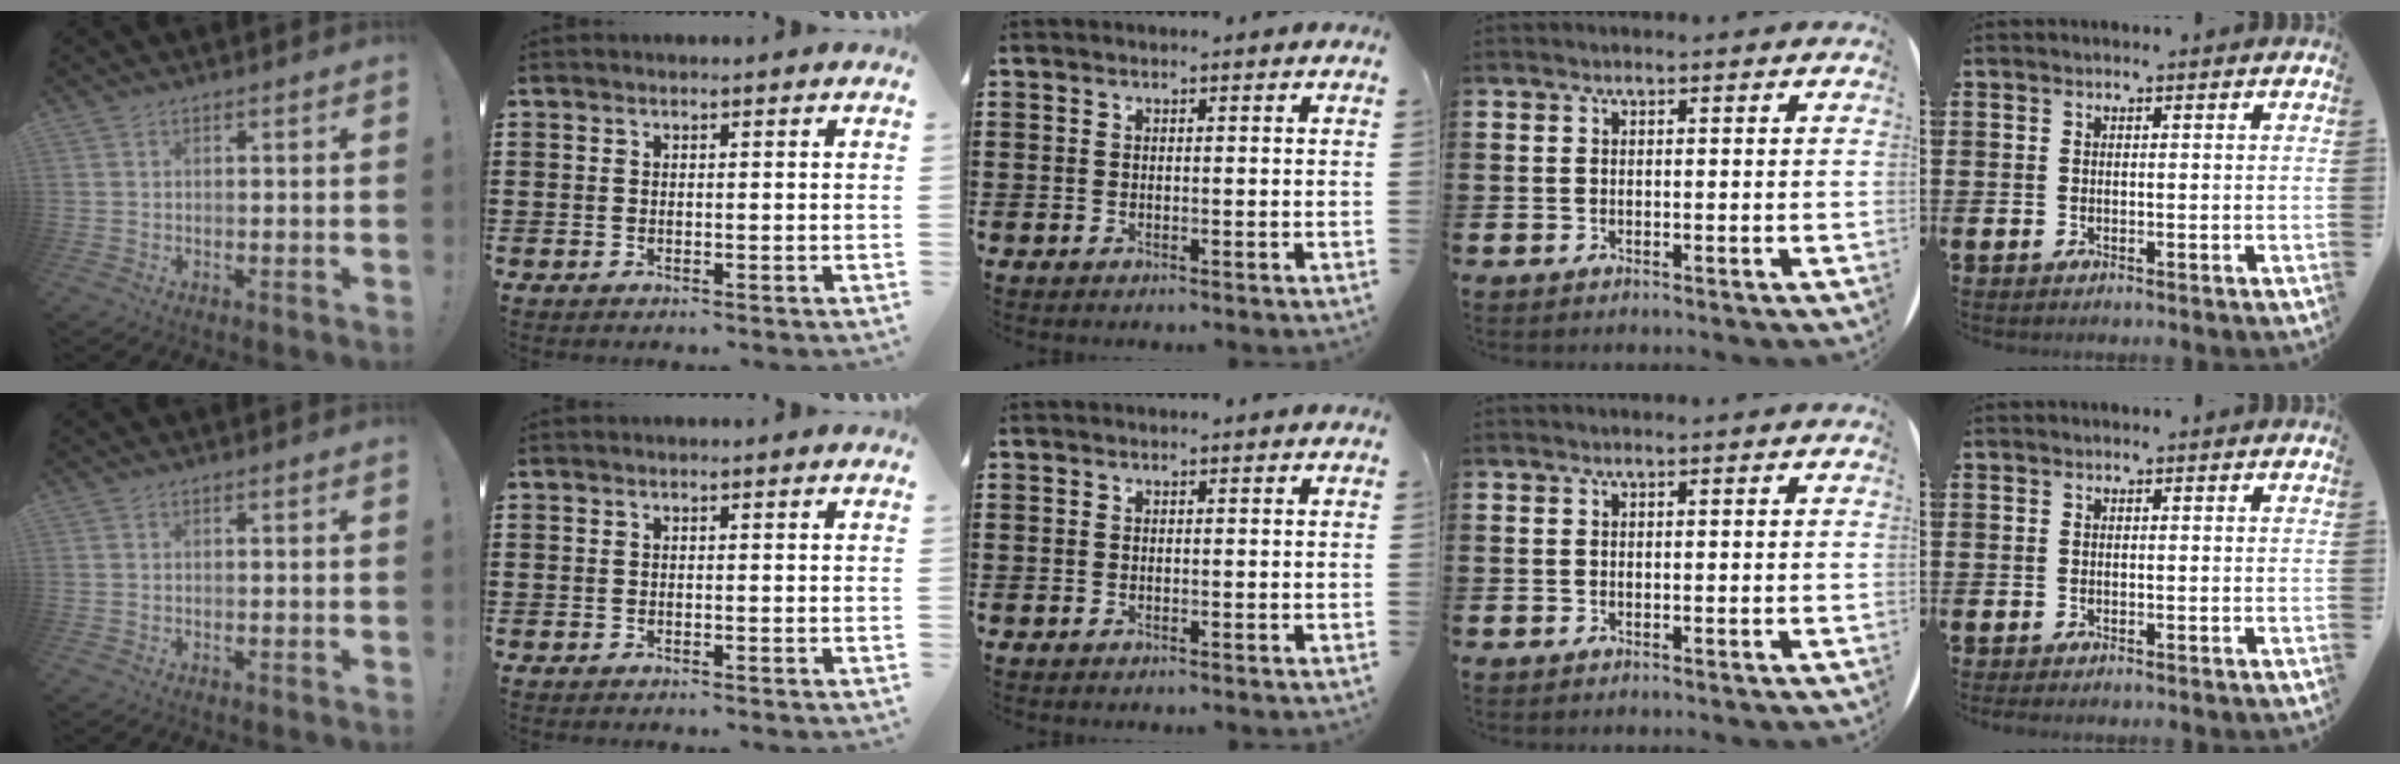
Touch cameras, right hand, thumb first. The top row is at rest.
{}